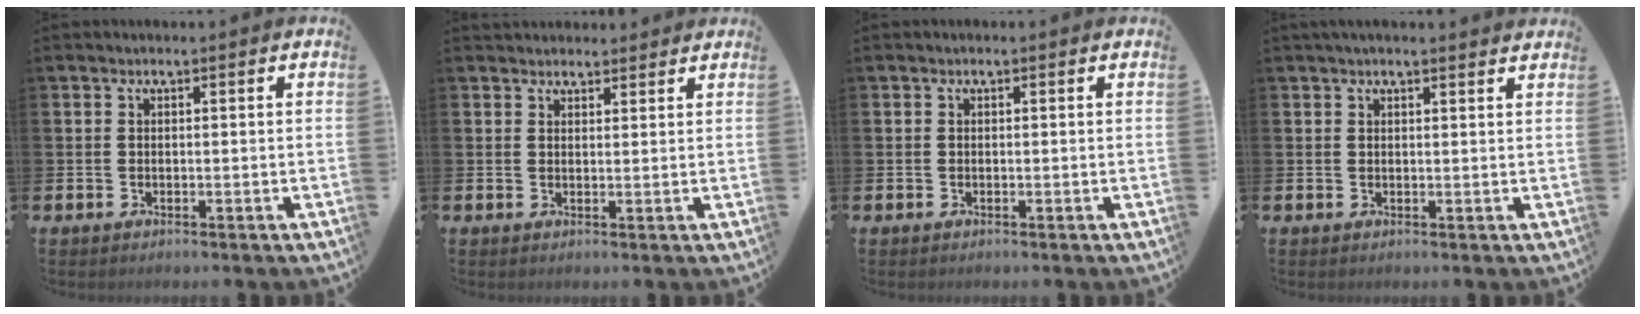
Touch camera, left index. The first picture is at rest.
{"total": 2.3, "force": [2.1, 0.8, -0.1], "torque": [0.007, -0.007, 0.038]}
{"total": 0.0}
{"total": 1.5, "force": [1.4, 0.0, 0.5], "torque": [-0.010, -0.002, 0.025]}